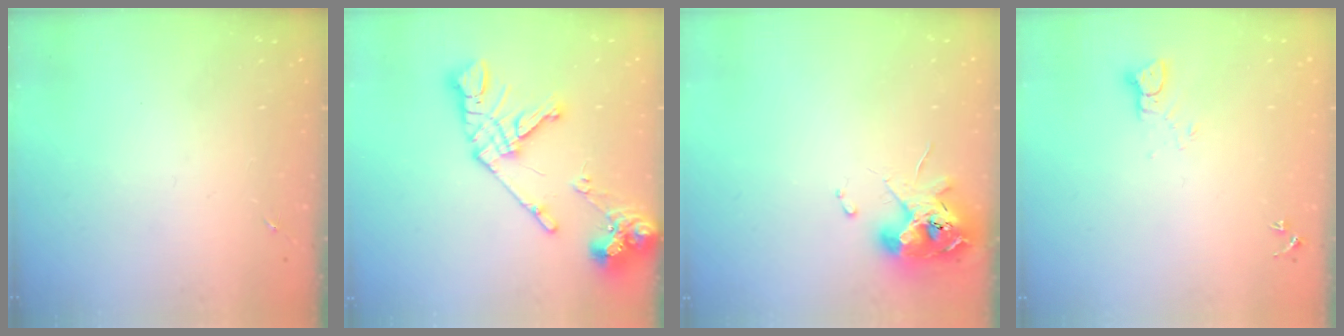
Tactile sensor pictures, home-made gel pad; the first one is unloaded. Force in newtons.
{"total": 17.0, "press": 16.9, "slide": 2.2}
{"total": 10.9, "press": 10.8, "slide": 1.8}
{"total": 3.1, "press": 3.1, "slide": 0.1}